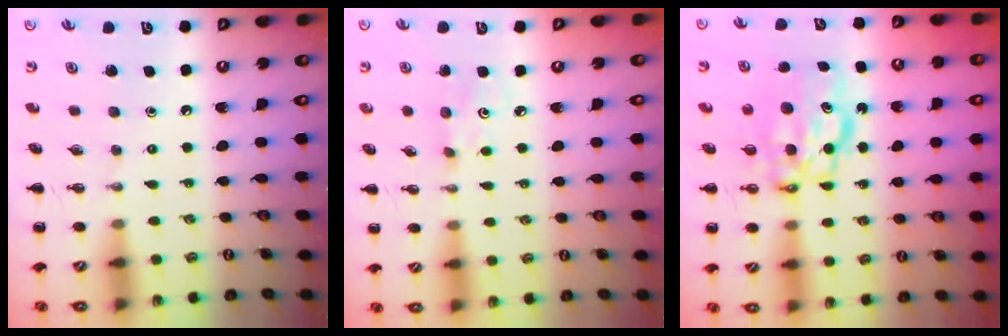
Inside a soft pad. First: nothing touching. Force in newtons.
{"total": 2.7, "press": 2.6, "slide": 0.6}
{"total": 8.2, "press": 8.1, "slide": 1.3}